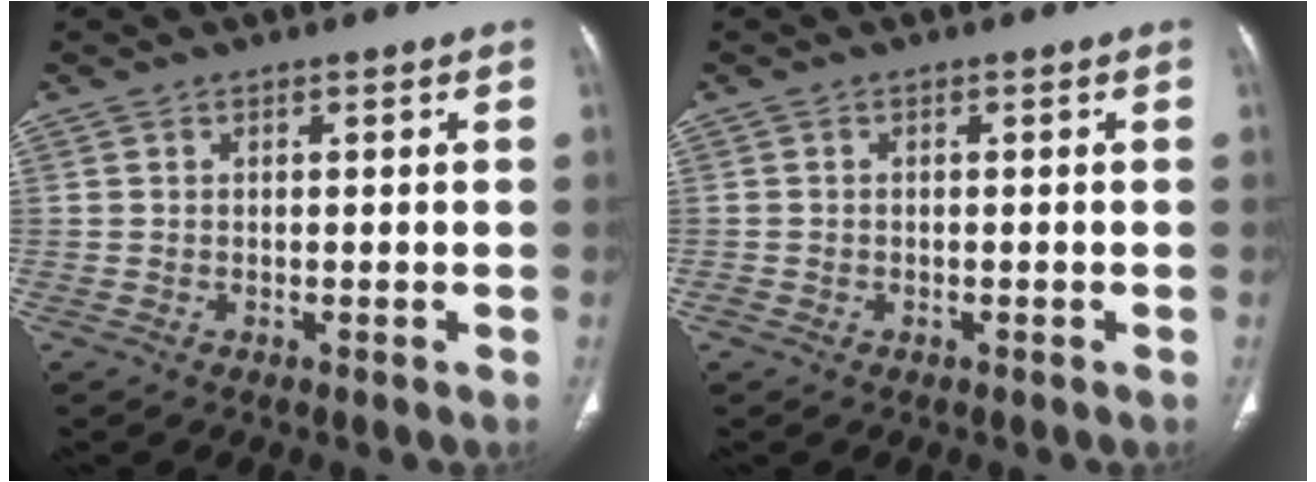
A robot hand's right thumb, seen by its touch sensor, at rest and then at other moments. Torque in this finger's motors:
{"motor_torque": [0.47, 0.03, -0.17, -0.41, -0.02]}